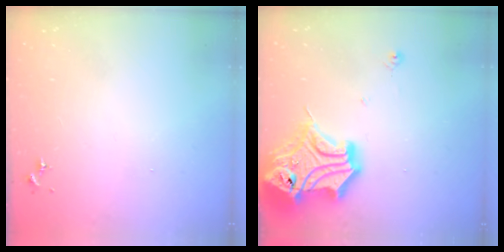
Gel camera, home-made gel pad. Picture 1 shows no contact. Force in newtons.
{"total": 21.0, "press": 20.9, "slide": 2.4}